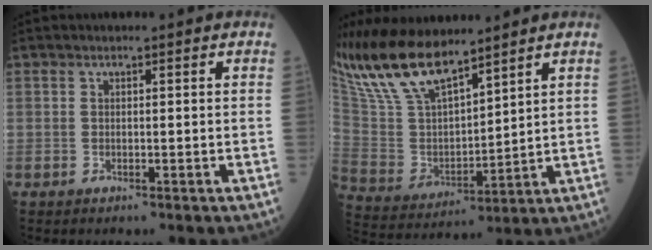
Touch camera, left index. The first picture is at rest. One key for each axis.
{"total": 16.6, "fx": 13.7, "fy": 3.9, "fz": 8.7, "tx": -0.187, "ty": 0.008, "tz": 0.276}